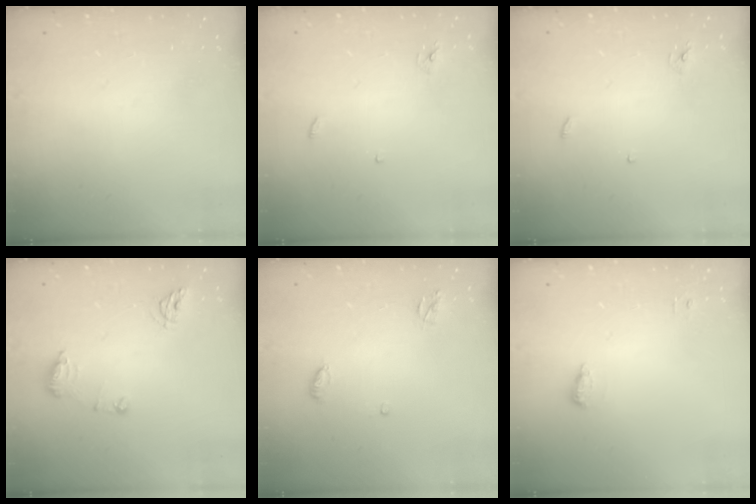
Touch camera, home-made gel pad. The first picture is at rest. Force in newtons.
{"total": 2.4, "press": 2.4, "slide": 0.1}
{"total": 2.4, "press": 2.4, "slide": 0.1}
{"total": 8.9, "press": 8.8, "slide": 1.1}
{"total": 5.1, "press": 5.1, "slide": 0.4}
{"total": 4.9, "press": 4.8, "slide": 1.0}